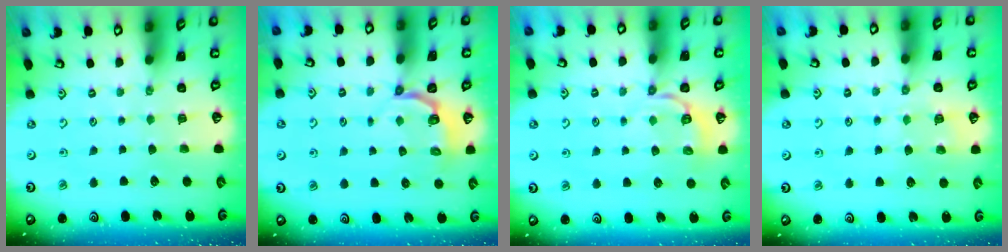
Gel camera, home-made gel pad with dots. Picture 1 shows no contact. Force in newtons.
{"total": 4.7, "press": 4.2, "slide": 2.3}
{"total": 6.6, "press": 6.3, "slide": 2.0}
{"total": 5.8, "press": 5.7, "slide": 0.6}